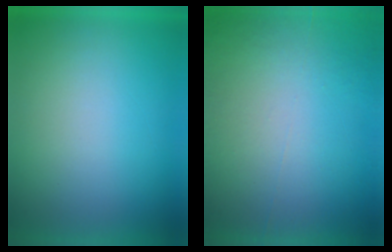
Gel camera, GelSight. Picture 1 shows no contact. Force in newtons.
{"total": 7.3}